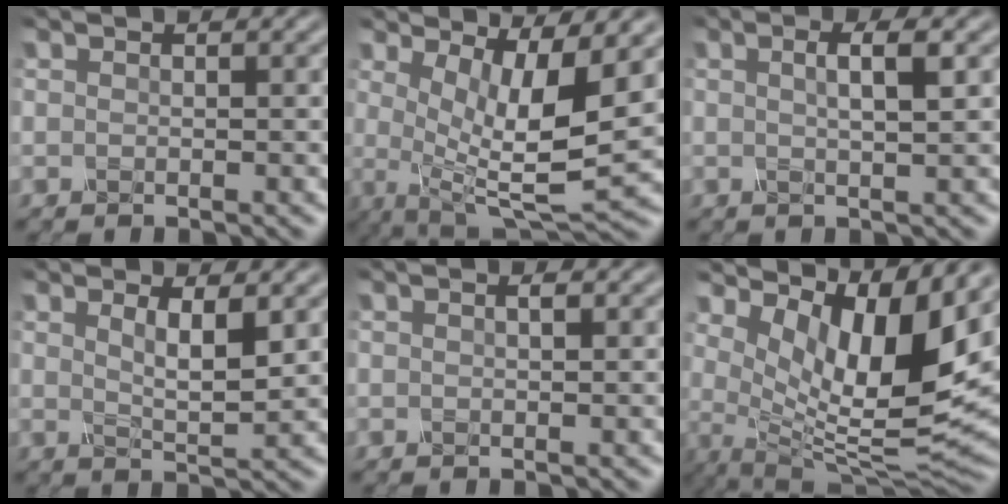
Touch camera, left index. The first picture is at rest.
{"total": 8.5, "force": [0.9, 2.6, 8.0], "torque": [-0.140, -0.016, 0.024]}
{"total": 2.6, "force": [0.3, 0.6, 2.5], "torque": [-0.037, 0.003, 0.008]}
{"total": 2.8, "force": [0.8, 0.6, 2.6], "torque": [-0.049, -0.009, 0.021]}
{"total": 0.7, "force": [0.0, 0.1, 0.7], "torque": [-0.008, -0.003, 0.002]}
{"total": 10.4, "force": [3.9, 3.5, 8.9], "torque": [-0.158, -0.015, 0.084]}